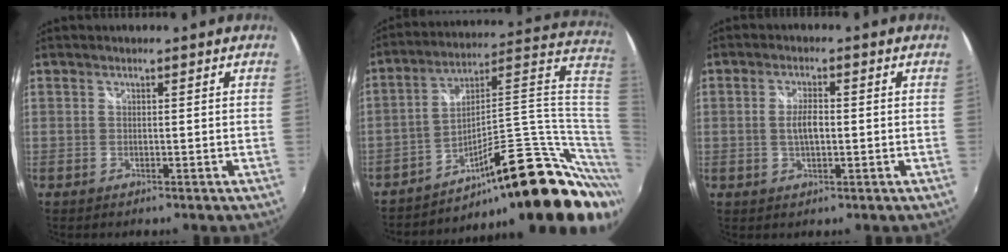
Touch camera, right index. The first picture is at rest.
{"total": 24.9, "force": [-8.7, 8.0, 21.9], "torque": [-0.289, 0.033, -0.118]}
{"total": 3.7, "force": [-0.2, 1.5, 3.3], "torque": [-0.062, 0.001, -0.004]}